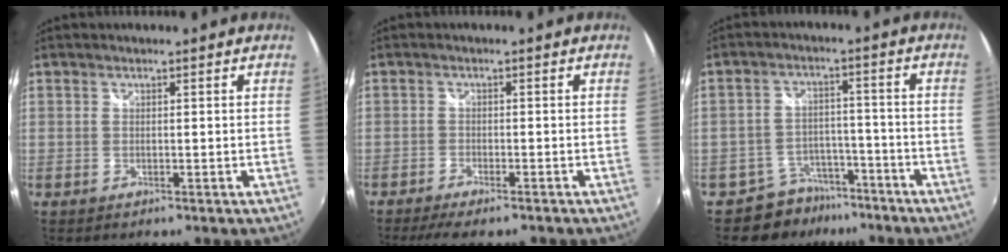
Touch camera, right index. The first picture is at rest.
{"total": 6.7, "force": [-5.5, 1.2, 3.5], "torque": [-0.085, -0.019, -0.090]}
{"total": 7.9, "force": [-6.3, 4.7, 0.6], "torque": [-0.021, 0.024, -0.092]}